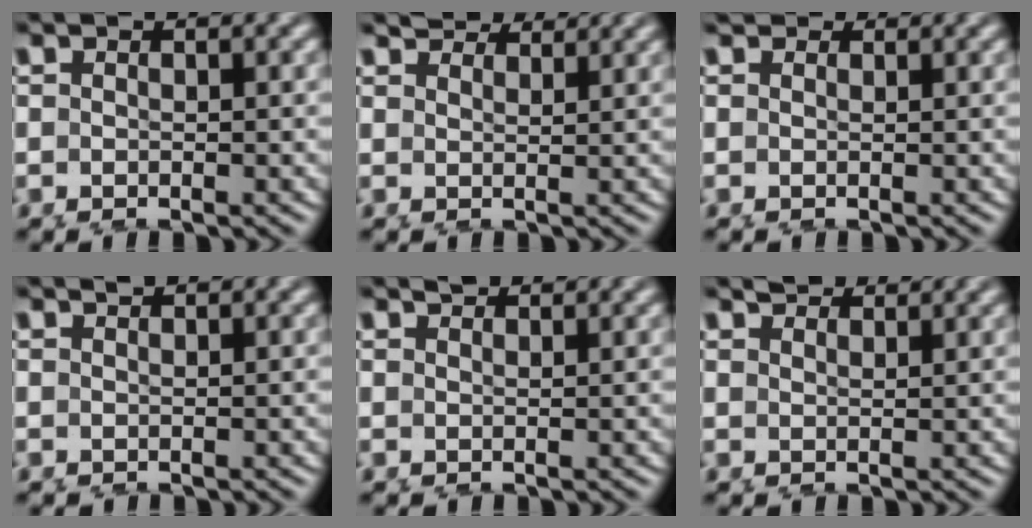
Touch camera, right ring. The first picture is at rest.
{"total": 3.6, "force": [3.6, -0.2, 0.6], "torque": [0.006, 0.003, 0.065]}
{"total": 1.0, "force": [1.0, -0.1, 0.0], "torque": [0.005, -0.009, 0.024]}
{"total": 0.7, "force": [0.3, -0.6, -0.3], "torque": [0.007, -0.009, 0.017]}
{"total": 1.3, "force": [1.2, -0.6, -0.2], "torque": [0.013, -0.007, 0.031]}
{"total": 2.5, "force": [2.4, -0.5, 0.2], "torque": [0.013, -0.003, 0.048]}